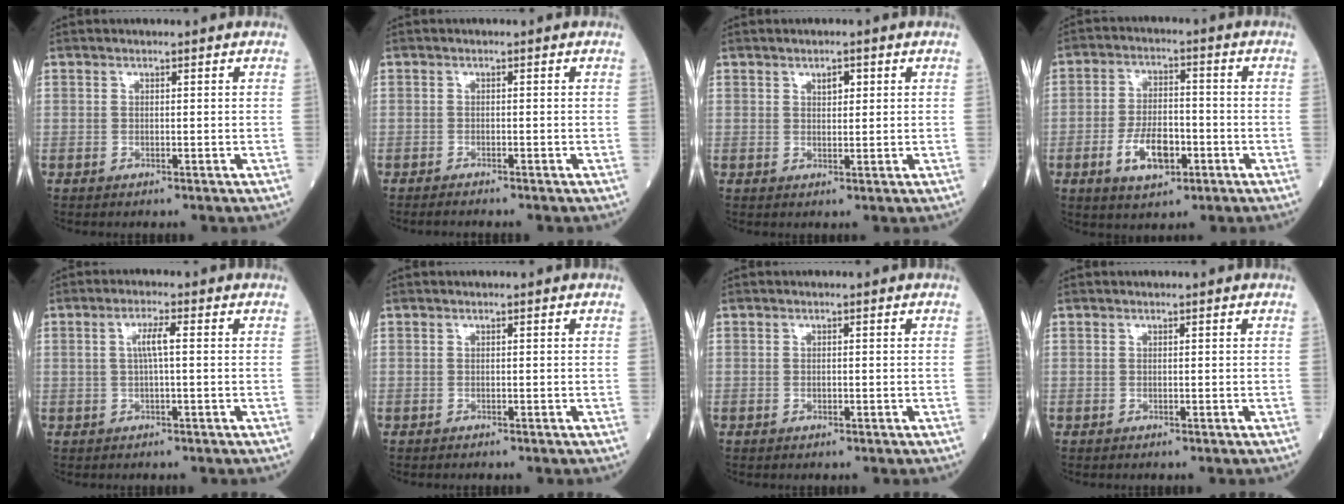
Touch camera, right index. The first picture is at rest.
{"total": 1.7, "force": [-1.6, -0.1, 0.6], "torque": [-0.012, -0.002, -0.025]}
{"total": 1.7, "force": [0.9, 0.8, 1.3], "torque": [-0.019, -0.001, 0.015]}
{"total": 8.1, "force": [-3.0, 3.8, 6.4], "torque": [-0.123, 0.004, -0.051]}
{"total": 3.1, "force": [0.3, 0.2, 3.1], "torque": [-0.061, 0.005, 0.007]}
{"total": 0.0}
{"total": 0.6, "force": [-0.2, 0.4, 0.5], "torque": [-0.010, 0.000, -0.004]}
{"total": 0.0}